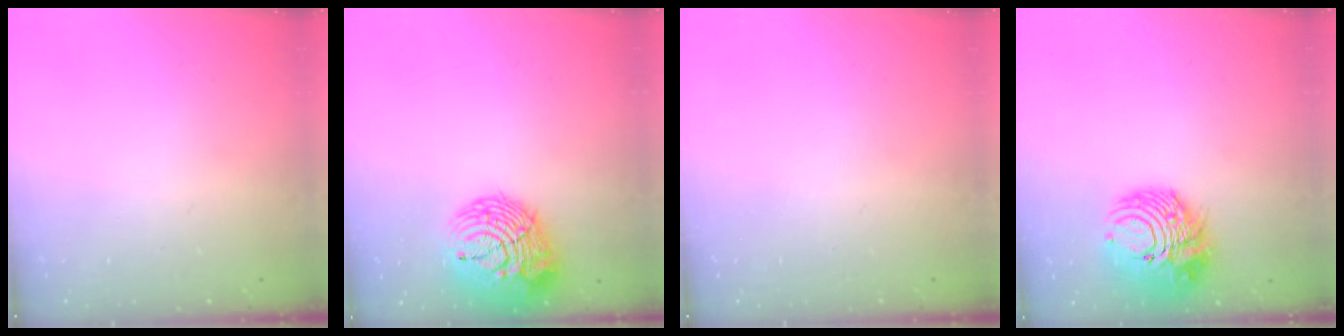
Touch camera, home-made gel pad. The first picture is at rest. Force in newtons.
{"total": 16.8, "press": 16.6, "slide": 2.7}
{"total": 0.0}
{"total": 12.6, "press": 12.5, "slide": 1.5}